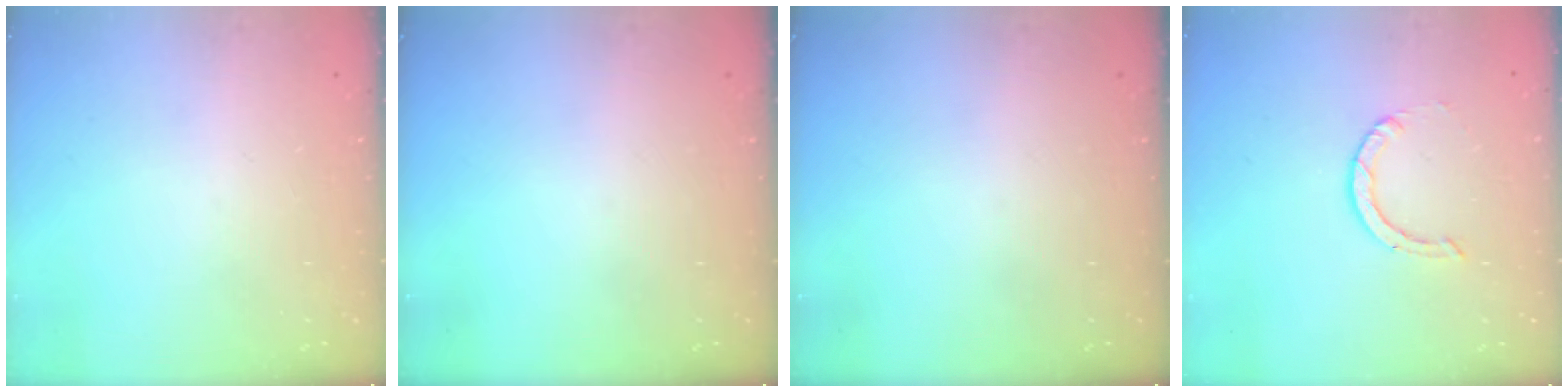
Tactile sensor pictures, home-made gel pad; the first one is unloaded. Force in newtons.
{"total": 0.0}
{"total": 0.0}
{"total": 0.8, "press": 0.8, "slide": 0.1}